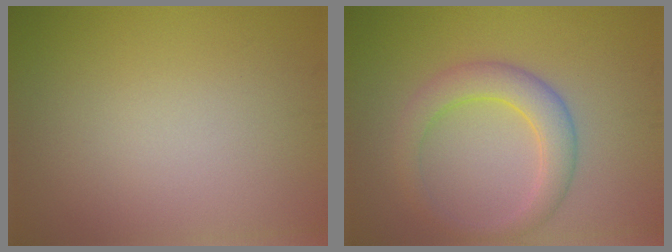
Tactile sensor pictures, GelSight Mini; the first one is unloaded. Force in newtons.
{"total": 4.0, "press": 4.0, "slide": 0.3}